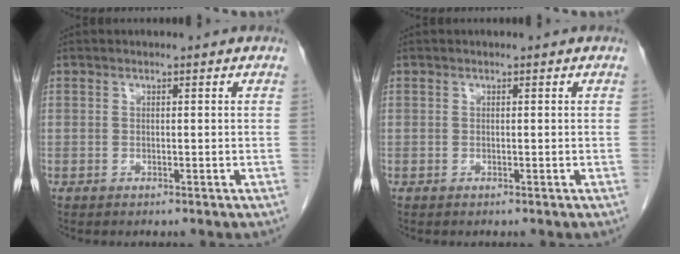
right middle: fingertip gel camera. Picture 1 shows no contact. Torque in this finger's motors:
{"motor_torque": [0.23, -0.17, 0.09, 0.01]}